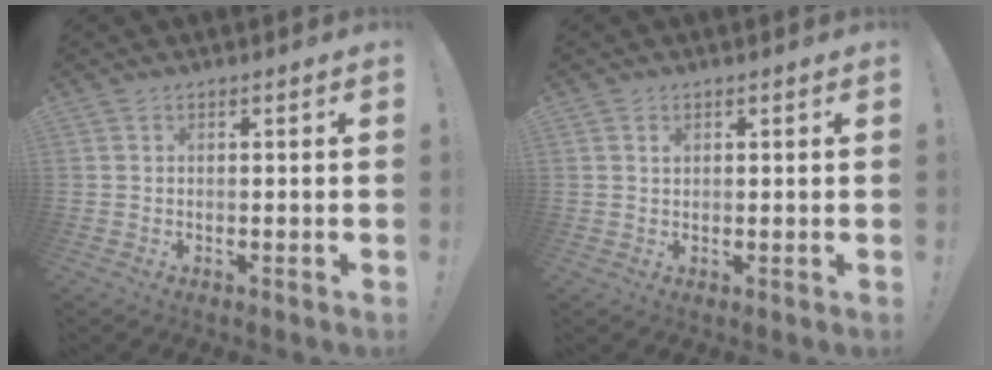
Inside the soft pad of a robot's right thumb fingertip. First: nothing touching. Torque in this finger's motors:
{"motor_torque": [-0.20, 0.00, 0.00, 0.21, -0.03]}